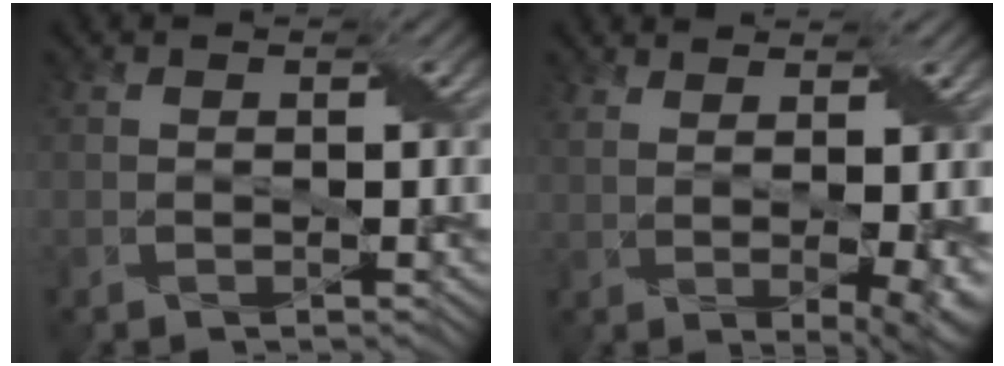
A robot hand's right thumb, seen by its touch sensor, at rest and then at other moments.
{"total": 8.1, "force": [2.7, 2.9, 7.1], "torque": [-0.076, 0.018, 0.039]}